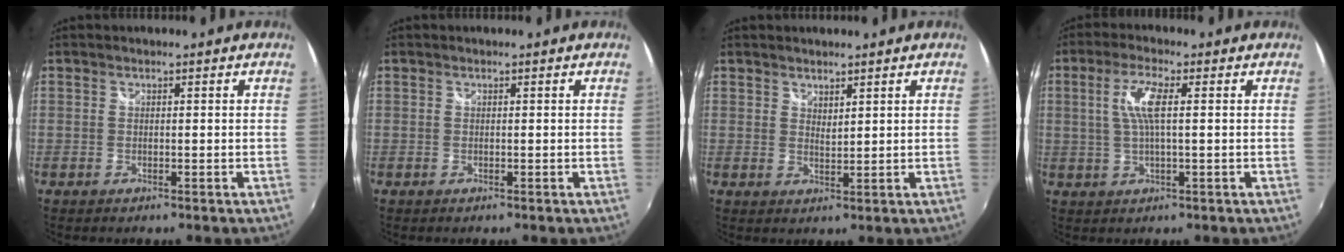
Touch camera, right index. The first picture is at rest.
{"total": 0.0}
{"total": 4.2, "force": [3.7, 1.3, 1.6], "torque": [-0.020, -0.005, 0.066]}
{"total": 6.0, "force": [1.1, 1.0, 5.8], "torque": [-0.114, 0.003, 0.022]}